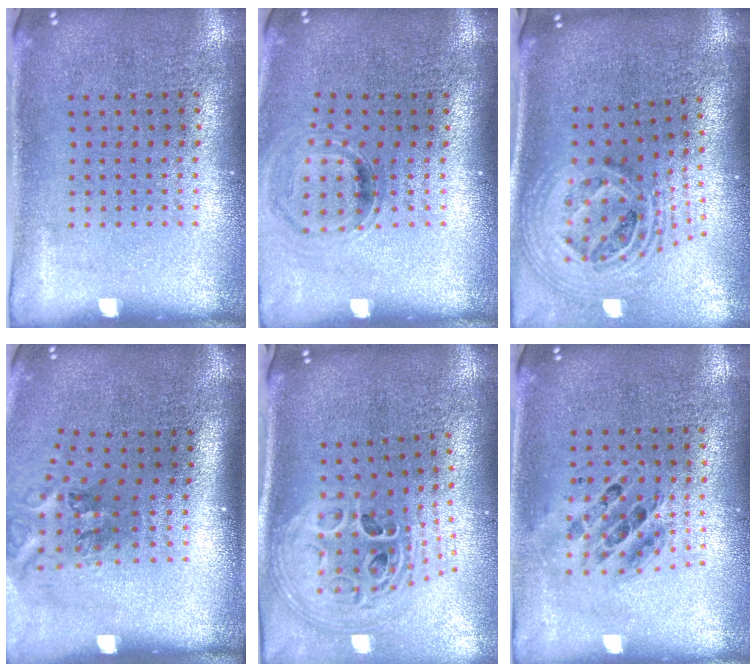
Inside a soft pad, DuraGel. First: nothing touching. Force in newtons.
{"total": 0.9, "press": 0.9, "slide": 0.2}
{"total": 2.4, "press": 1.8, "slide": 1.6}
{"total": 1.8, "press": 1.2, "slide": 1.3}
{"total": 2.9, "press": 2.0, "slide": 2.1}
{"total": 0.7, "press": 0.7, "slide": 0.0}